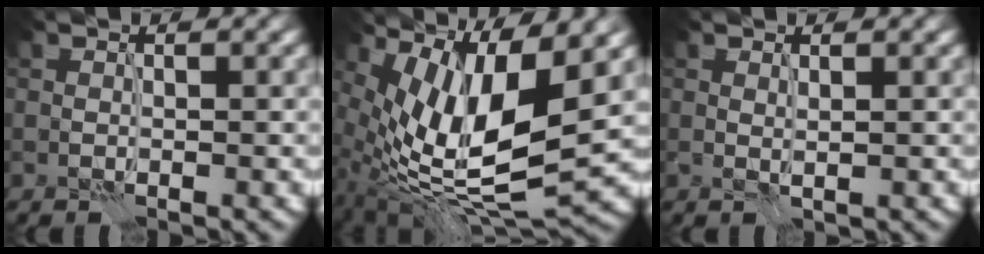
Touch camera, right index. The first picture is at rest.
{"total": 11.7, "force": [2.4, 3.8, 10.8], "torque": [-0.218, -0.006, 0.054]}
{"total": 0.6, "force": [0.3, -0.1, 0.5], "torque": [-0.012, -0.002, 0.006]}